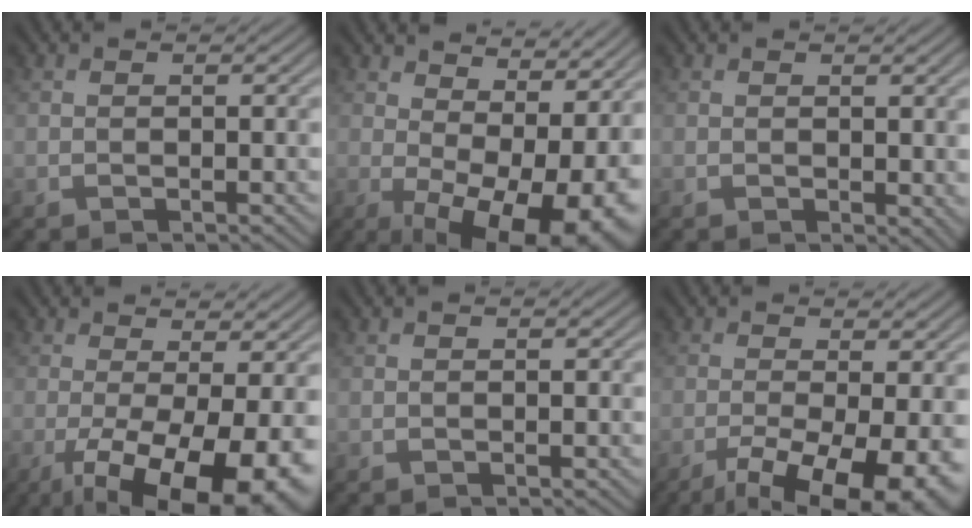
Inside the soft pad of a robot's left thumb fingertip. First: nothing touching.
{"total": 15.2, "force": [0.8, 7.6, 13.1], "torque": [-0.166, -0.015, 0.048]}
{"total": 1.2, "force": [0.4, 0.8, 0.7], "torque": [-0.008, -0.002, 0.011]}
{"total": 13.7, "force": [-4.8, 4.6, 12.0], "torque": [-0.194, -0.017, -0.061]}
{"total": 0.0}
{"total": 10.9, "force": [-5.2, 3.5, 9.0], "torque": [-0.159, -0.017, -0.075]}